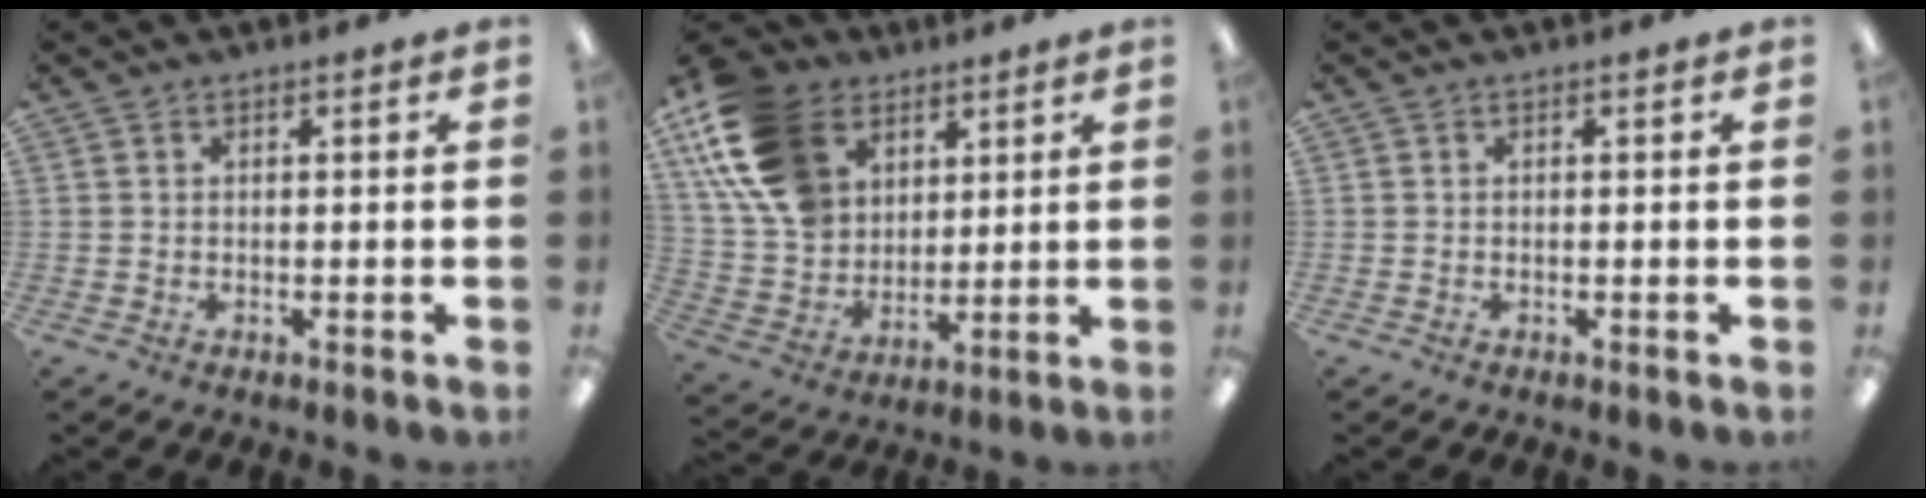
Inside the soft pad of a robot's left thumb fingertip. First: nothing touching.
{"total": 18.7, "force": [8.6, 13.5, 9.7], "torque": [-0.220, -0.024, 0.167]}
{"total": 0.0}